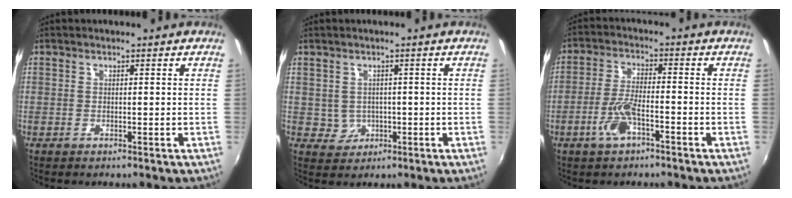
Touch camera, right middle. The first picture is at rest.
{"total": 3.1, "force": [-0.2, 3.0, 0.5], "torque": [-0.012, 0.006, 0.005]}
{"total": 6.5, "force": [-3.4, 2.0, 5.1], "torque": [-0.110, -0.001, -0.063]}